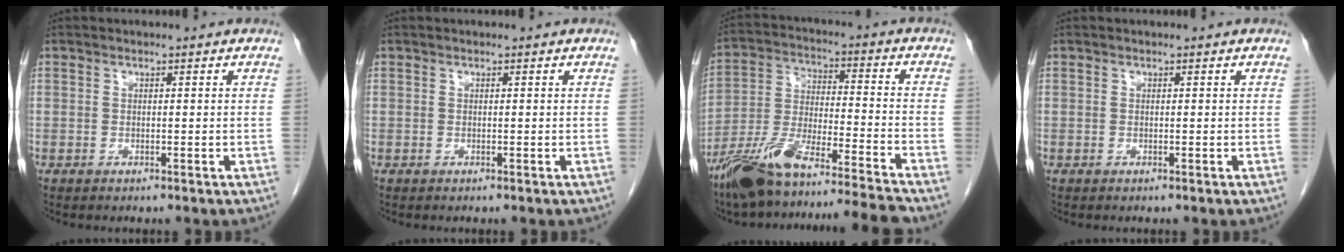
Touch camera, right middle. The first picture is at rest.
{"total": 0.0}
{"total": 17.7, "force": [-15.1, -0.7, 9.2], "torque": [-0.190, -0.008, -0.271]}
{"total": 0.0}